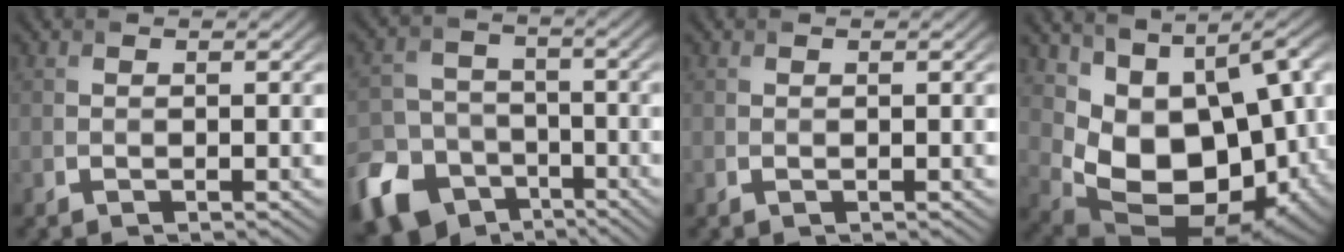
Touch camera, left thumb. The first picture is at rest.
{"total": 12.3, "force": [-7.2, 8.6, 5.1], "torque": [-0.142, -0.040, -0.126]}
{"total": 0.0}
{"total": 15.2, "force": [2.3, 9.9, 11.3], "torque": [-0.188, -0.037, 0.076]}